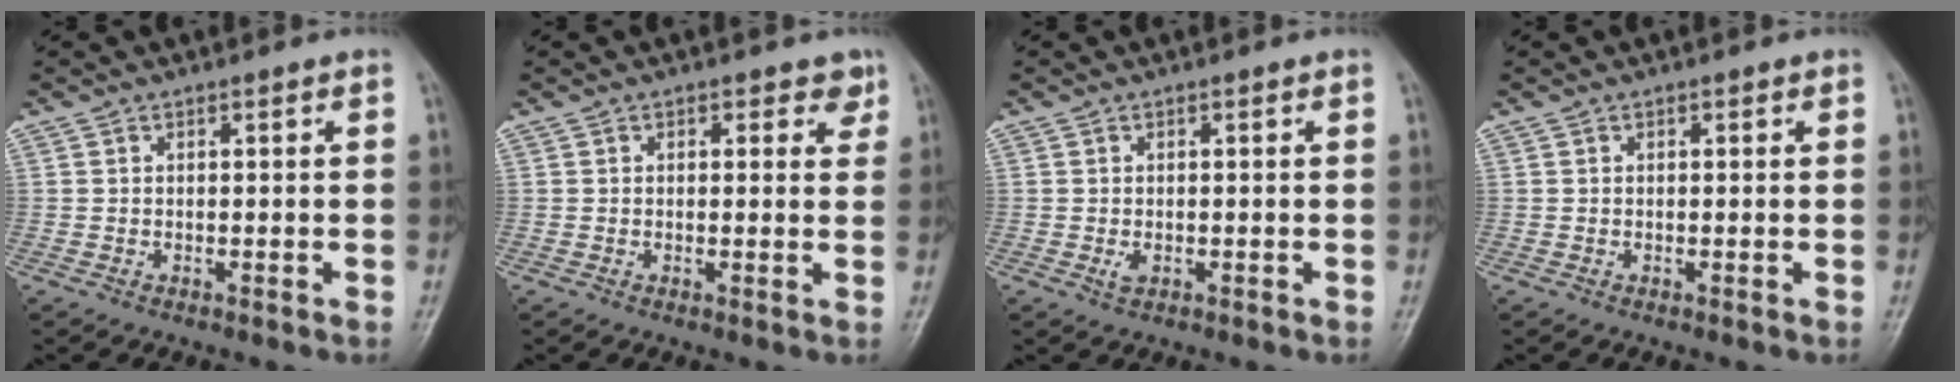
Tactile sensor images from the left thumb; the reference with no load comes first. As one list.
[{"total": 3.3, "force": [1.6, 2.1, 2.0], "torque": [0.004, -0.004, 0.013]}, {"total": 1.7, "force": [-0.3, 1.1, 1.3], "torque": [-0.019, -0.003, -0.006]}, {"total": 0.7, "force": [0.2, 0.4, 0.5], "torque": [-0.001, 0.002, 0.001]}]